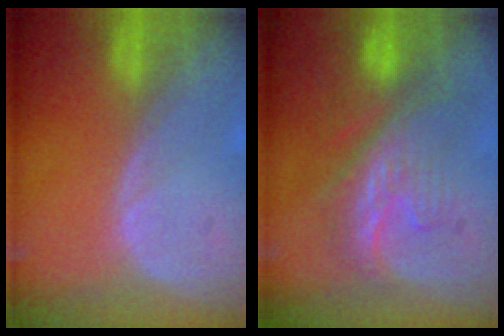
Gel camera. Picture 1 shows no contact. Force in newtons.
{"total": 8.1, "press": 7.9, "slide": 1.6}